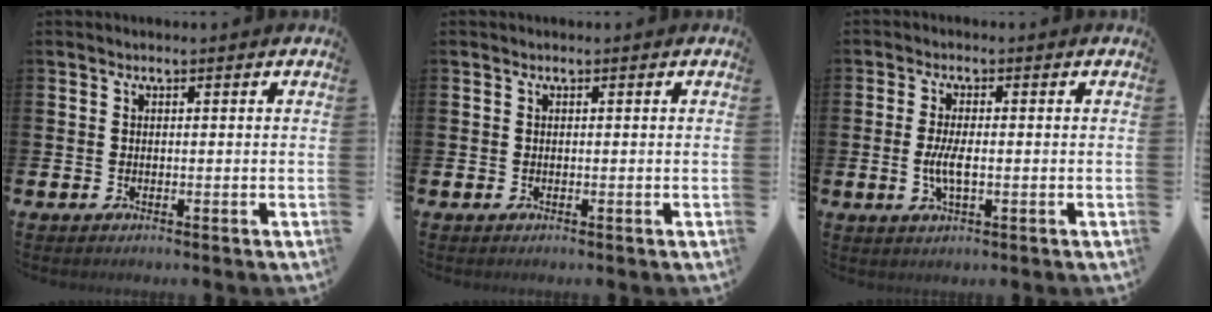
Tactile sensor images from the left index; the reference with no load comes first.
{"total": 0.0}
{"total": 3.7, "force": [-0.5, 1.3, 3.4], "torque": [-0.060, -0.004, -0.013]}